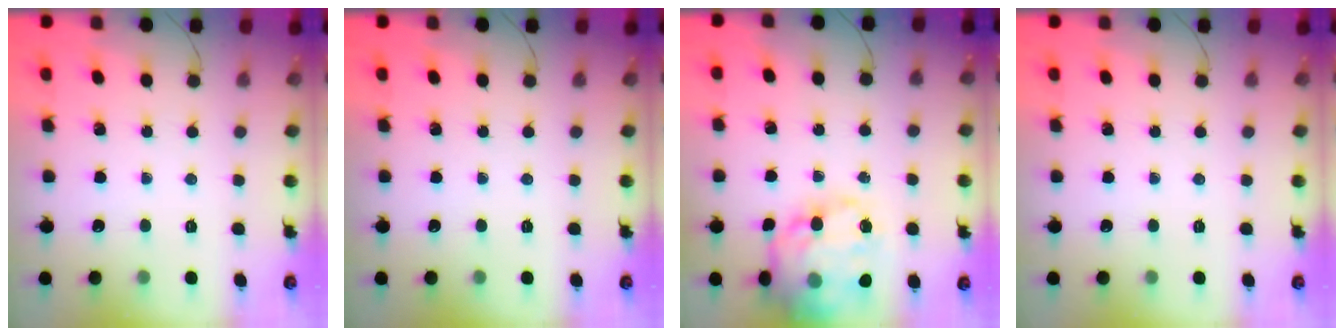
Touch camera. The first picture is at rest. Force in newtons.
{"total": 0.0}
{"total": 21.5, "press": 21.2, "slide": 3.6}
{"total": 0.0}